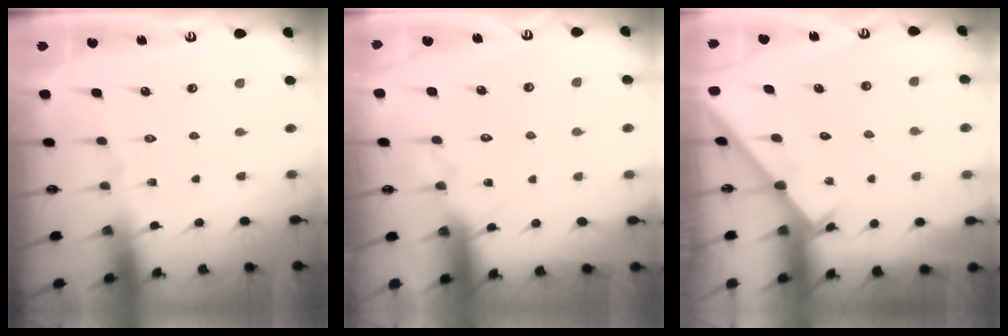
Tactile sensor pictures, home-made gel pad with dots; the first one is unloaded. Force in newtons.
{"total": 4.5, "press": 4.5, "slide": 0.4}
{"total": 2.3, "press": 2.3, "slide": 0.2}